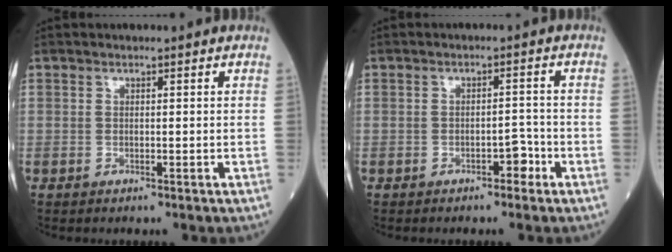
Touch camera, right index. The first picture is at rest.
{"total": 2.4, "force": [-1.4, 1.1, 1.6], "torque": [-0.018, 0.005, -0.021]}